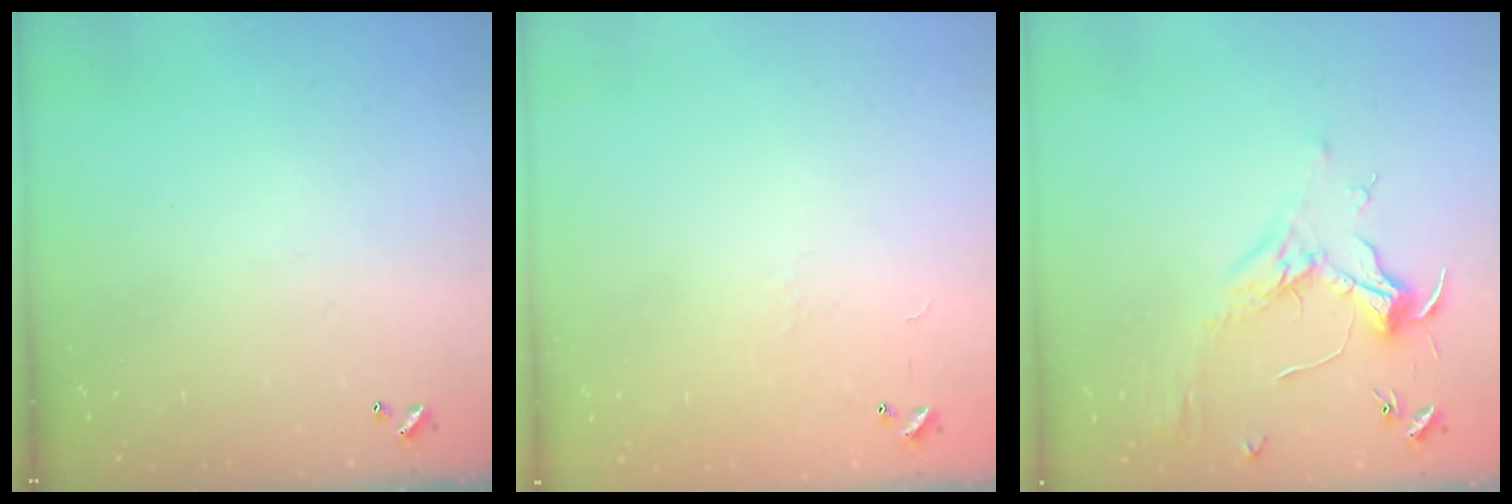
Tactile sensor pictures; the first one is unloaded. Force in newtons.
{"total": 6.9, "press": 6.9, "slide": 0.9}
{"total": 1.8, "press": 1.6, "slide": 0.6}